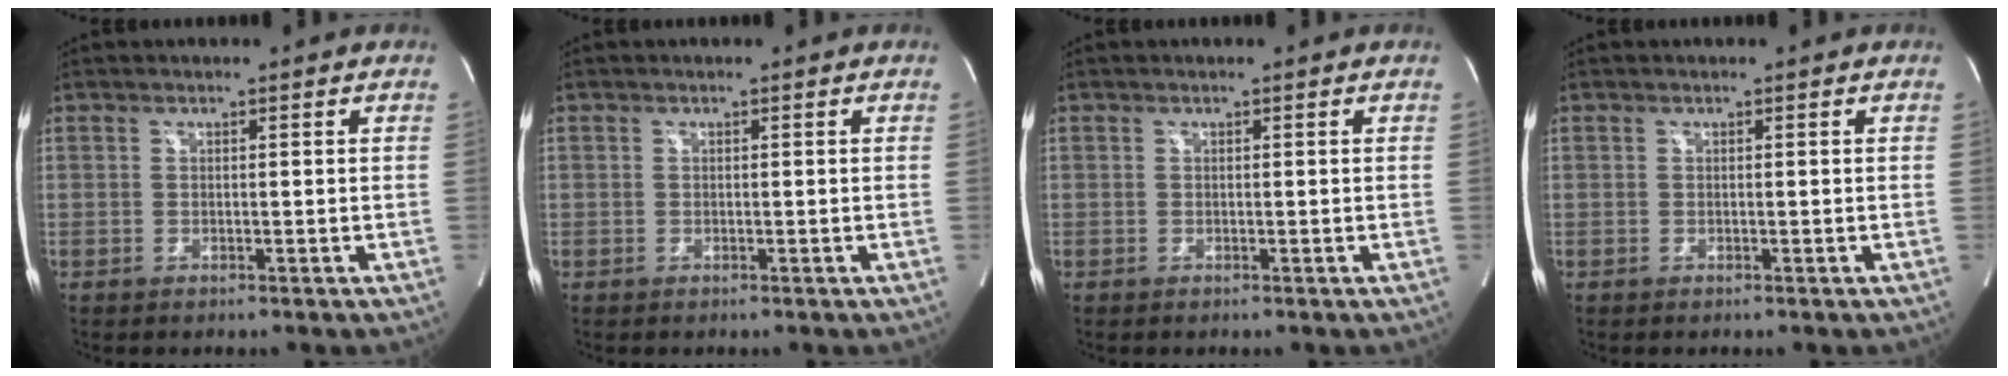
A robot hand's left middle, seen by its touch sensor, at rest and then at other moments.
{"total": 0.0}
{"total": 0.0}
{"total": 0.0}